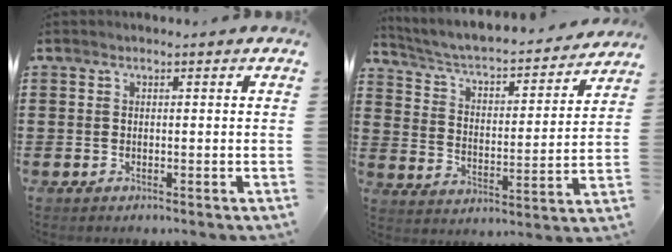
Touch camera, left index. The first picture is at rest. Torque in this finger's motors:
{"motor_torque": [1.07, -1.07, 0.24, 0.07]}